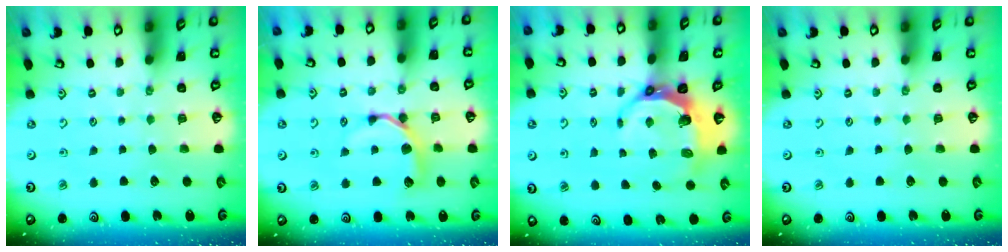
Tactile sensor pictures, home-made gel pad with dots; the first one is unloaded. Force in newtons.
{"total": 8.9, "press": 8.9, "slide": 0.9}
{"total": 8.0, "press": 6.4, "slide": 4.7}
{"total": 0.0}